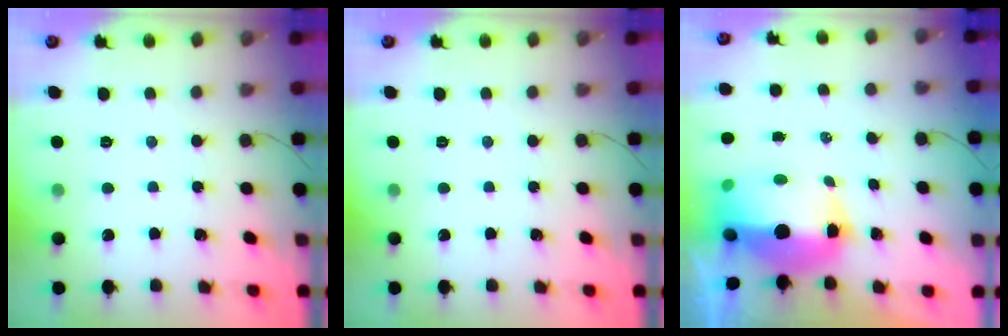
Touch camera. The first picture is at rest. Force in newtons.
{"total": 0.0}
{"total": 14.2, "press": 14.0, "slide": 2.1}